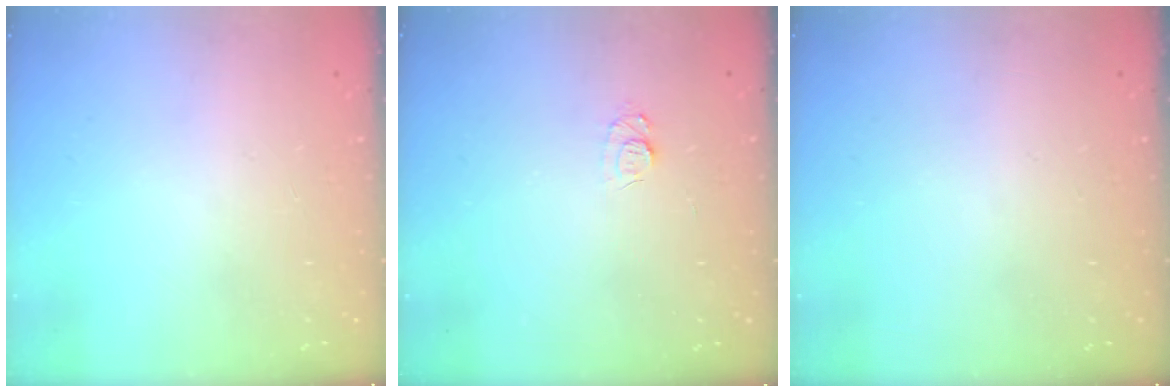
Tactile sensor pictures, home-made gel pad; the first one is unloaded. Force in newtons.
{"total": 5.8, "press": 5.8, "slide": 0.6}
{"total": 0.0}